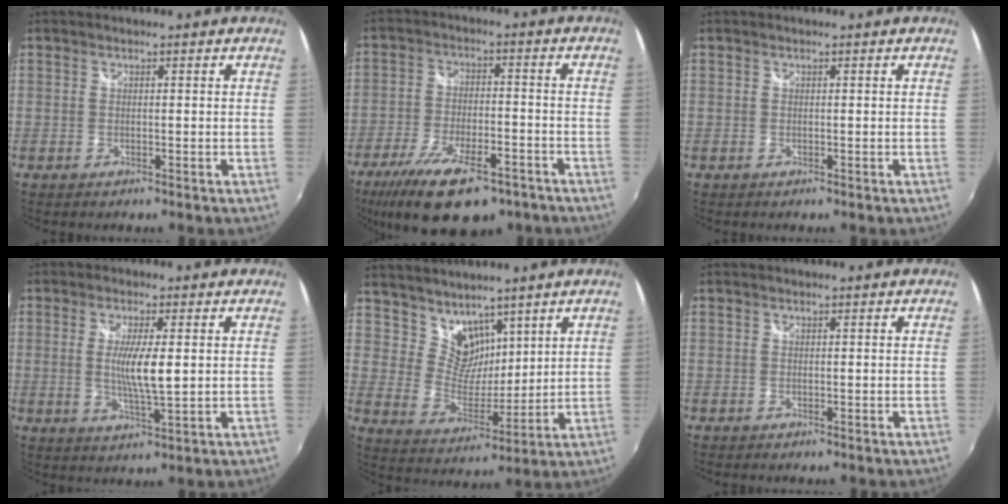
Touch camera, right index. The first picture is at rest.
{"total": 17.5, "force": [-11.8, 6.6, 11.2], "torque": [-0.227, -0.037, -0.187]}
{"total": 0.0}
{"total": 6.5, "force": [0.5, 0.9, 6.5], "torque": [-0.118, -0.010, 0.008]}
{"total": 8.8, "force": [6.6, 5.3, 2.3], "torque": [-0.032, 0.003, 0.133]}
{"total": 0.0}